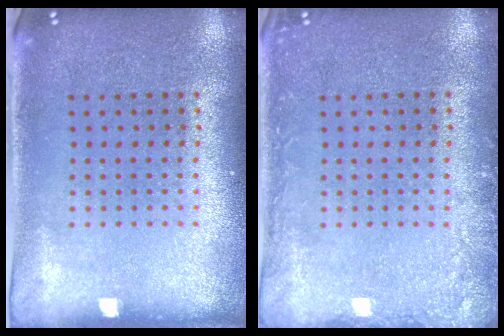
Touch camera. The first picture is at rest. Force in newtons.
{"total": 1.7, "press": 1.7, "slide": 0.3}